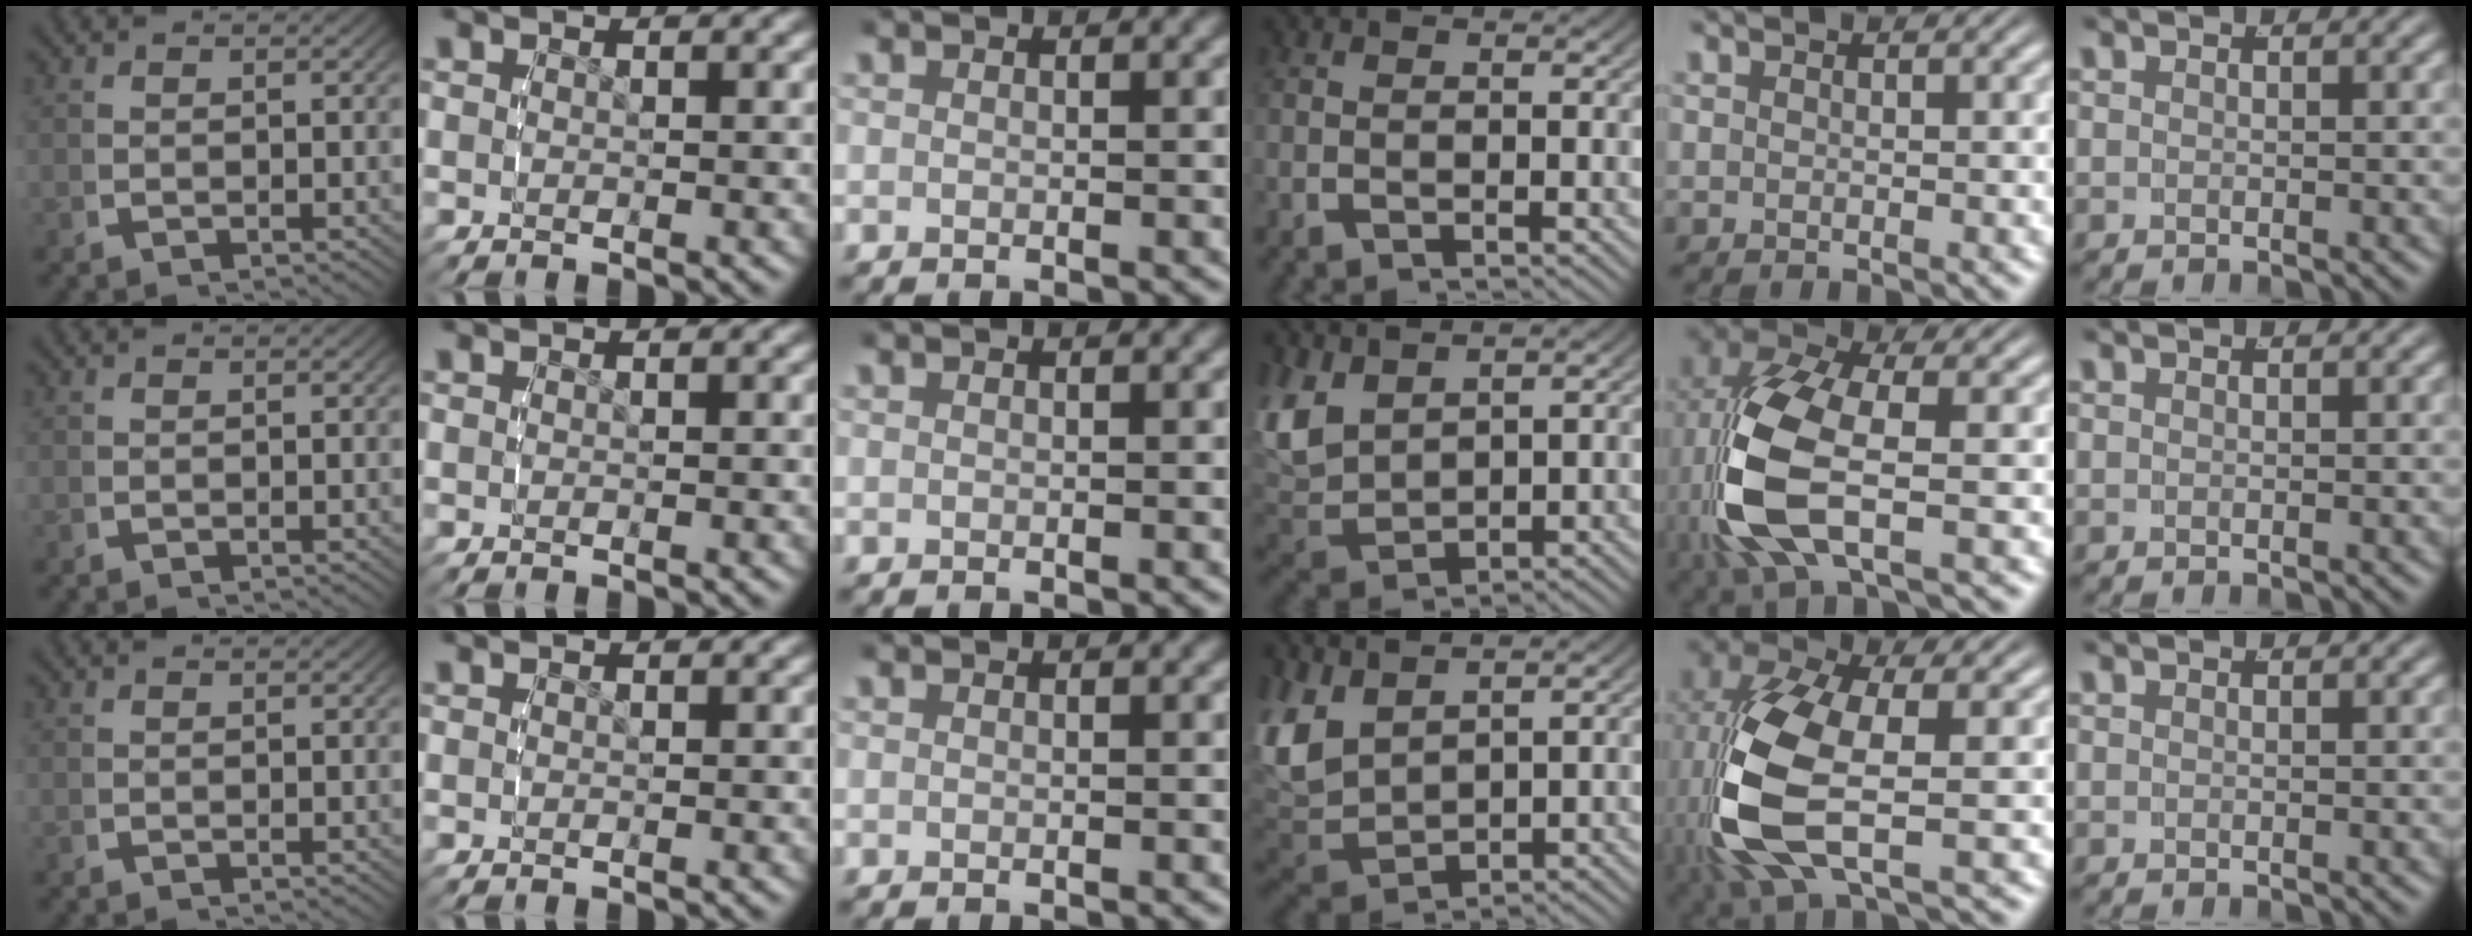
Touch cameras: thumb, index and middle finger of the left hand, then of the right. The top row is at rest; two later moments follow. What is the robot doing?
{"motion": "lift_and_place", "object": "pen"}